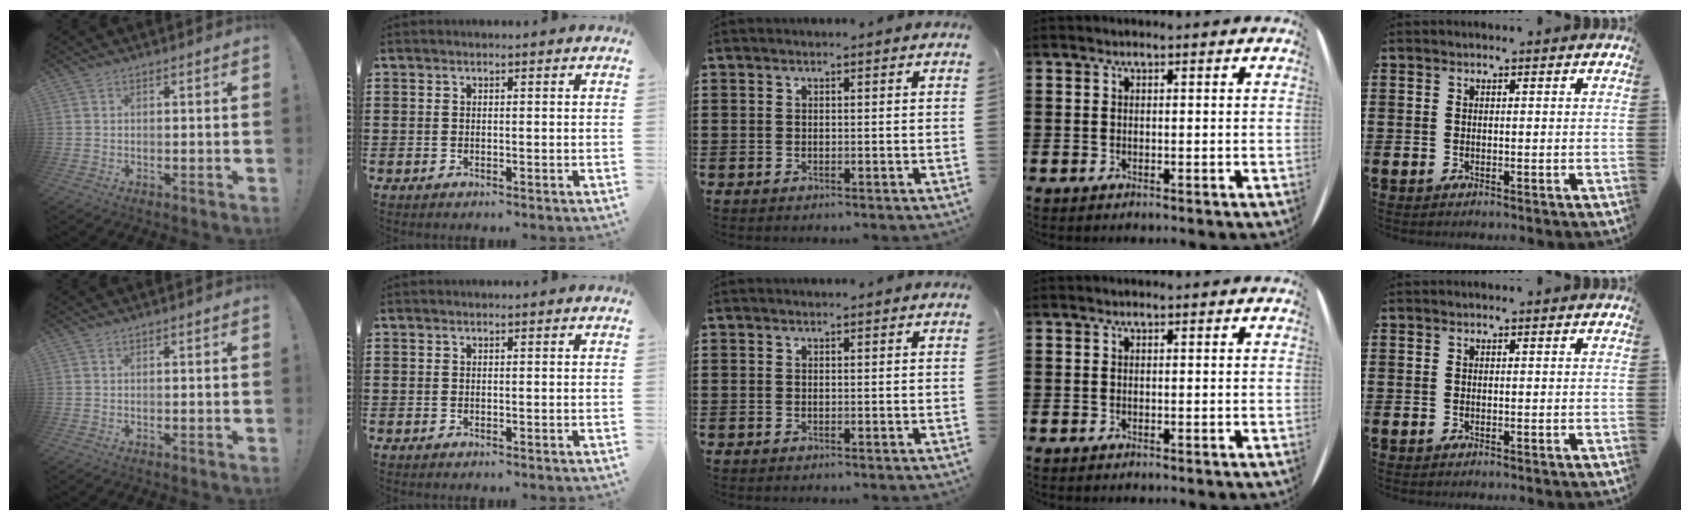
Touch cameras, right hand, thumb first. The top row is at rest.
{}